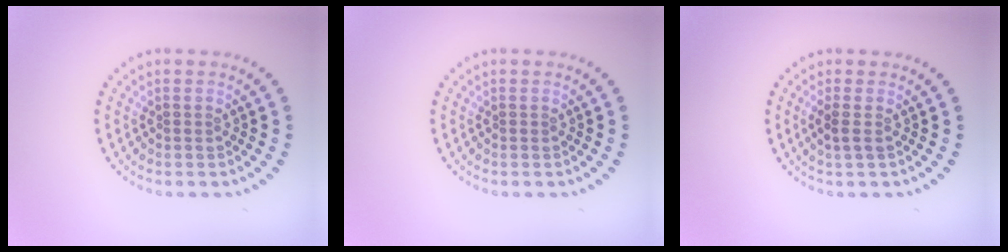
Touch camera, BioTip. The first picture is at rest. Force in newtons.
{"total": 0.0}
{"total": 1.2, "press": 1.1, "slide": 0.5}